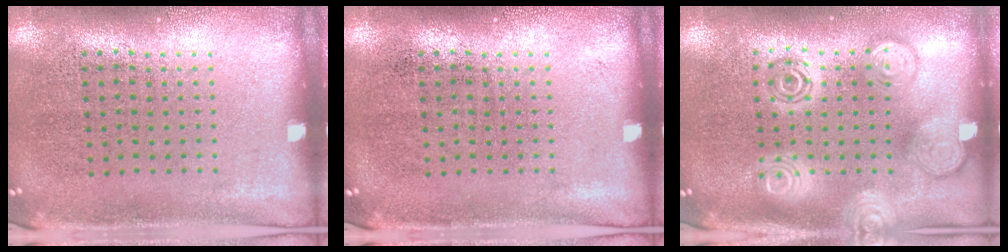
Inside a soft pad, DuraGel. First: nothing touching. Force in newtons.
{"total": 0.0}
{"total": 2.6, "press": 2.6, "slide": 0.3}